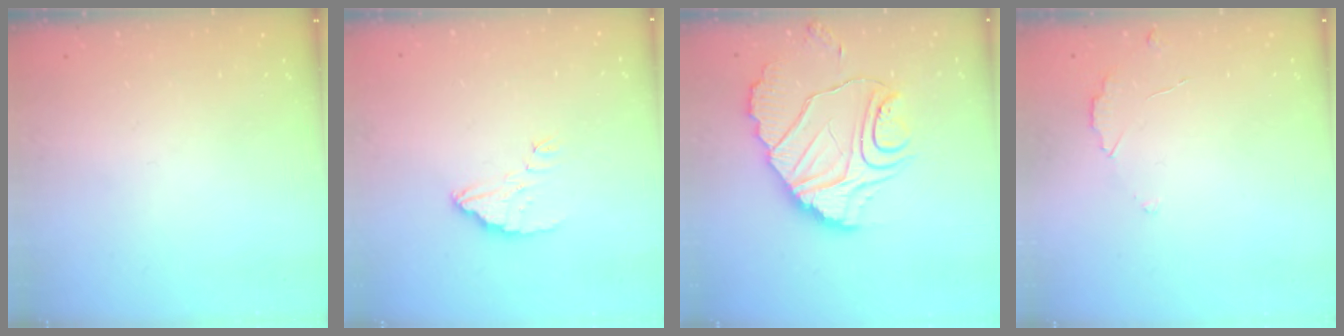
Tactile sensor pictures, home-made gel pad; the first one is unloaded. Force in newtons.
{"total": 3.2, "press": 3.1, "slide": 0.3}
{"total": 13.2, "press": 13.2, "slide": 1.1}
{"total": 2.7, "press": 2.6, "slide": 0.3}